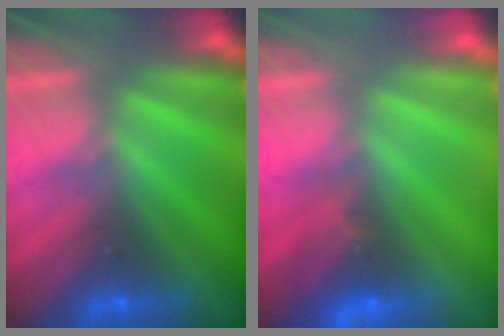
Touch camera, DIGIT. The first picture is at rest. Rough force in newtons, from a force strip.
{"total": 2.6}